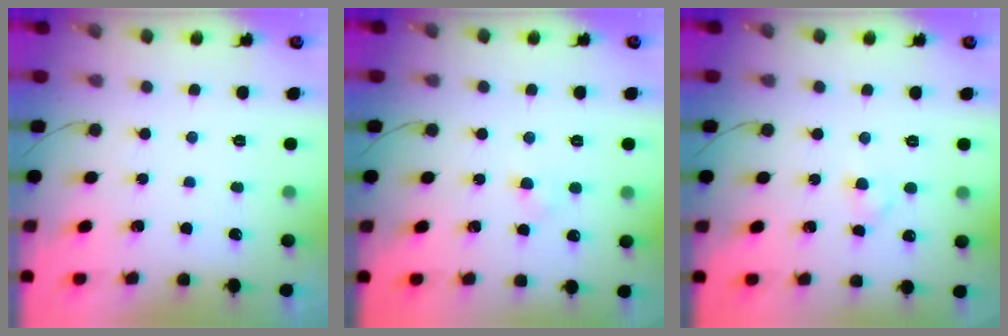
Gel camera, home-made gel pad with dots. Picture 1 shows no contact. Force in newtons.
{"total": 2.9, "press": 2.7, "slide": 1.1}
{"total": 2.3, "press": 2.0, "slide": 1.0}